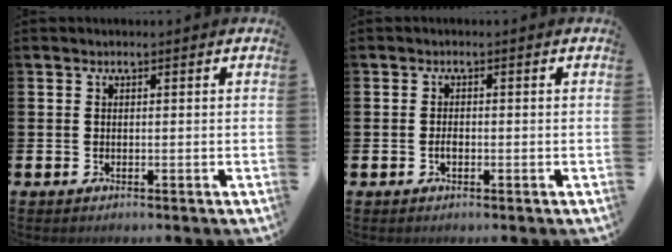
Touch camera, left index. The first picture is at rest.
{"total": 1.2, "force": [-0.4, 0.7, 0.9], "torque": [-0.016, 0.000, -0.008]}